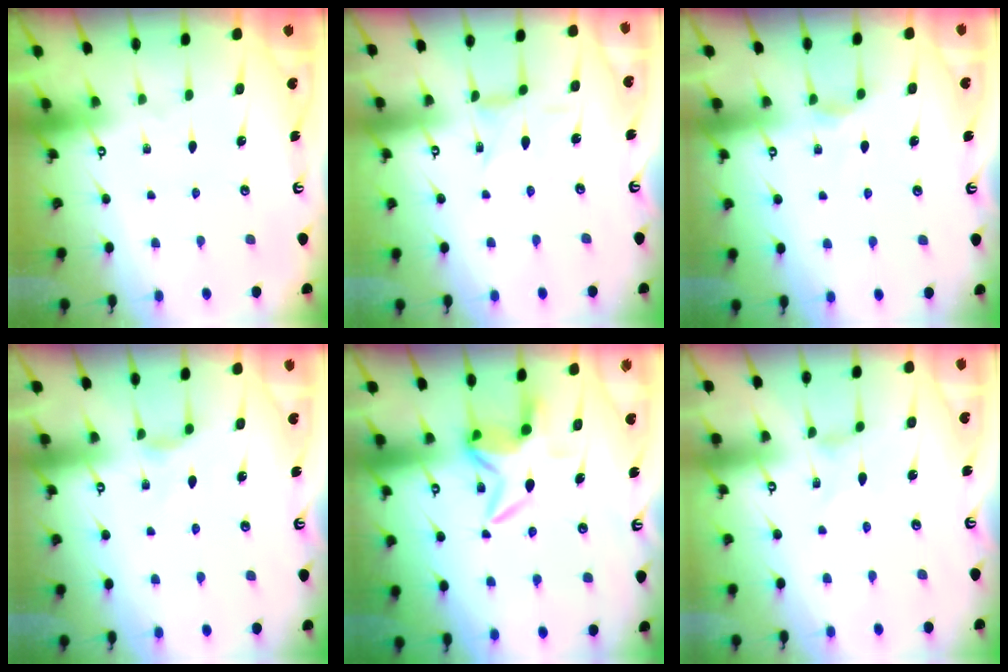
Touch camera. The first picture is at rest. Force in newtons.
{"total": 1.6, "press": 1.6, "slide": 0.4}
{"total": 2.4, "press": 2.4, "slide": 0.4}
{"total": 4.7, "press": 4.7, "slide": 0.6}
{"total": 6.6, "press": 6.4, "slide": 1.5}
{"total": 0.0}